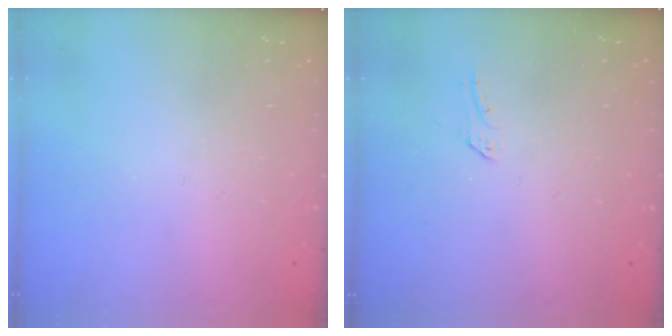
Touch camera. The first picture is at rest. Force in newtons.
{"total": 2.1, "press": 2.1, "slide": 0.2}